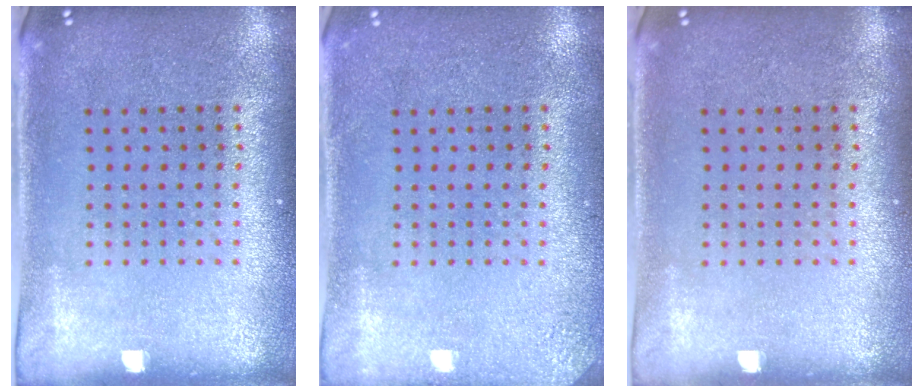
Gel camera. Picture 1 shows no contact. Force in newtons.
{"total": 1.7, "press": 1.7, "slide": 0.2}
{"total": 0.0}